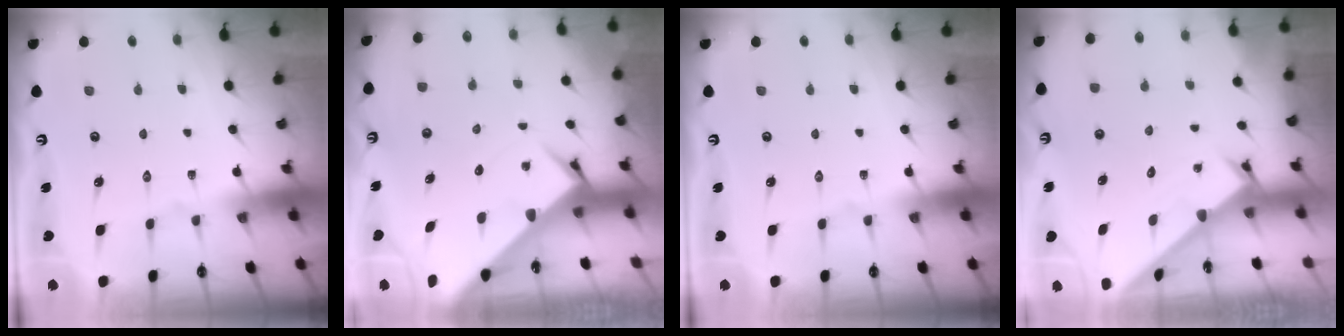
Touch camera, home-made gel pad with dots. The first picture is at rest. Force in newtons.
{"total": 3.8, "press": 3.8, "slide": 0.4}
{"total": 0.0}
{"total": 1.7, "press": 1.7, "slide": 0.1}